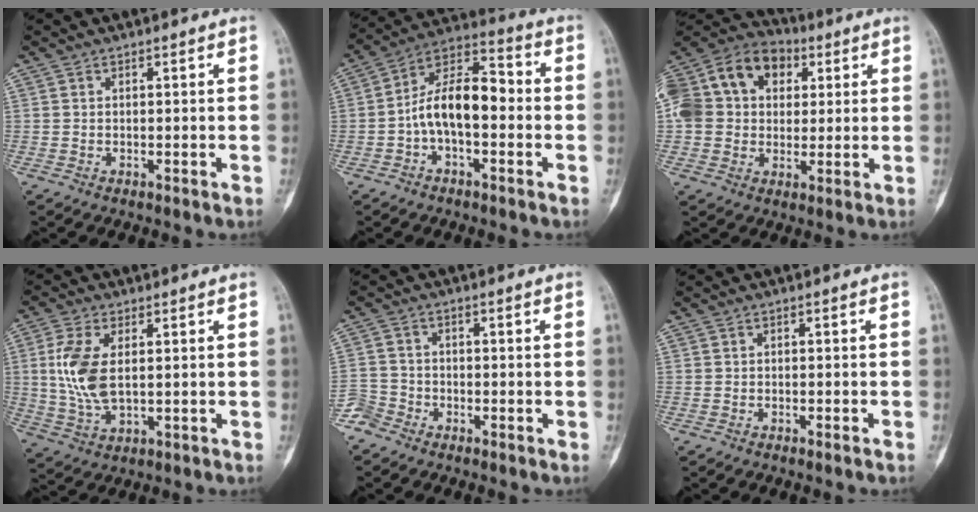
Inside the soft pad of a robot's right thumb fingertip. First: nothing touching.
{"total": 12.7, "force": [-1.8, 6.7, 10.6], "torque": [-0.172, 0.049, -0.041]}
{"total": 22.8, "force": [5.2, 17.5, 13.7], "torque": [-0.284, 0.058, 0.093]}
{"total": 9.8, "force": [1.4, 5.0, 8.3], "torque": [-0.183, -0.007, 0.032]}
{"total": 3.7, "force": [-3.0, 2.1, -0.1], "torque": [0.012, 0.009, -0.072]}
{"total": 1.1, "force": [-0.8, 0.0, 0.8], "torque": [-0.016, 0.005, -0.006]}